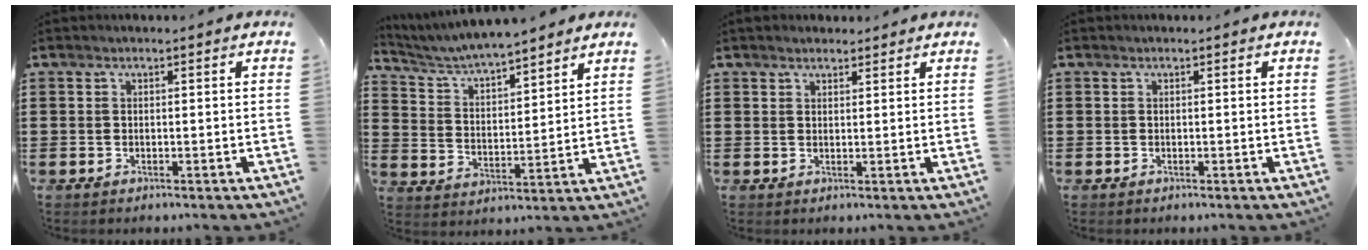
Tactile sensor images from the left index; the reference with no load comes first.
{"total": 4.9, "force": [4.8, 0.1, 1.2], "torque": [-0.047, -0.030, 0.079]}
{"total": 1.7, "force": [1.6, 0.6, 0.1], "torque": [-0.005, 0.003, 0.032]}
{"total": 0.0}